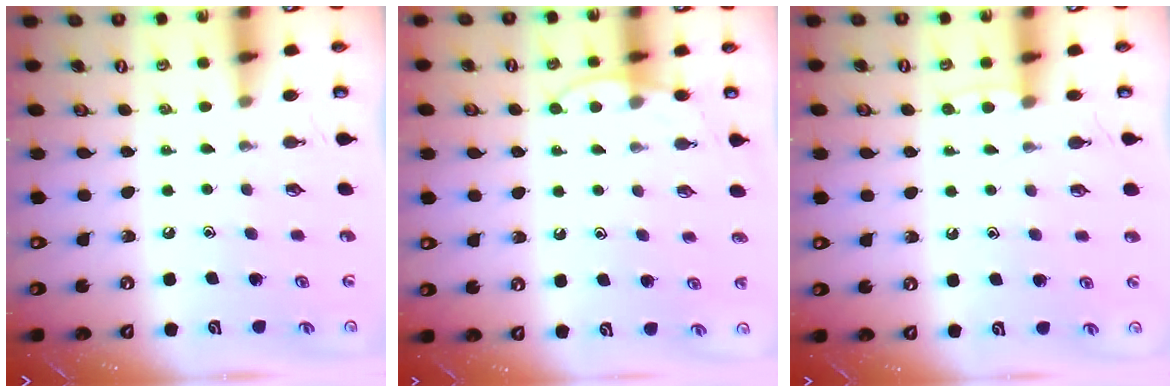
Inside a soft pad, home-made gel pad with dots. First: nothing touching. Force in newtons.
{"total": 6.2, "press": 6.1, "slide": 0.7}
{"total": 4.2, "press": 4.2, "slide": 0.5}